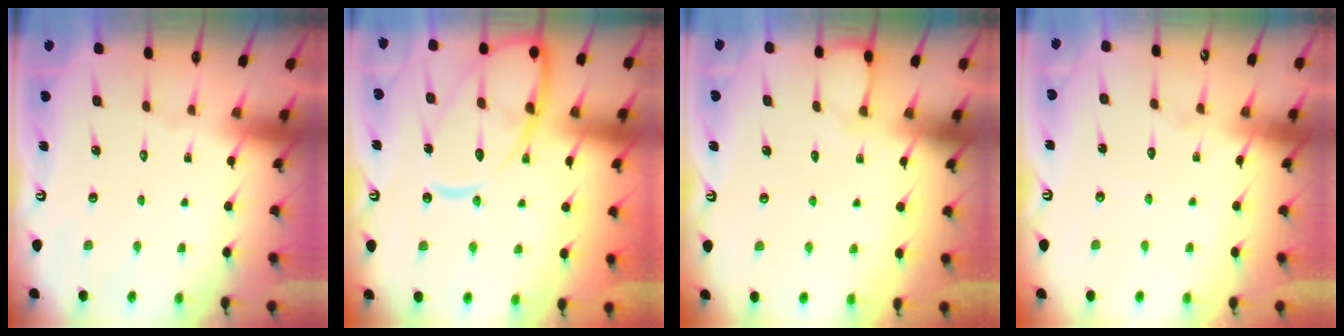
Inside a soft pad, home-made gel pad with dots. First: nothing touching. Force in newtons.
{"total": 16.8, "press": 16.8, "slide": 1.5}
{"total": 3.1, "press": 3.1, "slide": 0.4}
{"total": 4.4, "press": 4.4, "slide": 0.4}